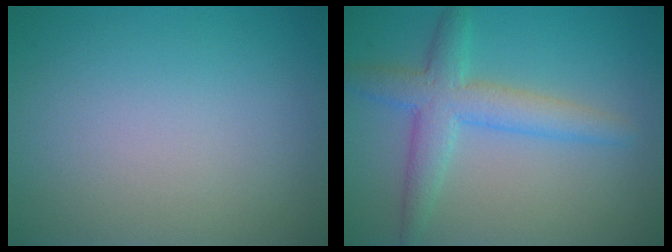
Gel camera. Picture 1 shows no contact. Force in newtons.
{"total": 4.5, "press": 4.5, "slide": 0.1}